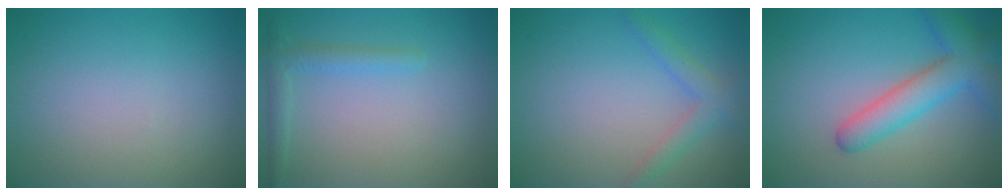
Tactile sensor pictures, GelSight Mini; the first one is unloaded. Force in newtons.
{"total": 1.9, "press": 1.8, "slide": 0.2}
{"total": 2.2, "press": 2.2, "slide": 0.1}
{"total": 4.9, "press": 4.9, "slide": 0.3}